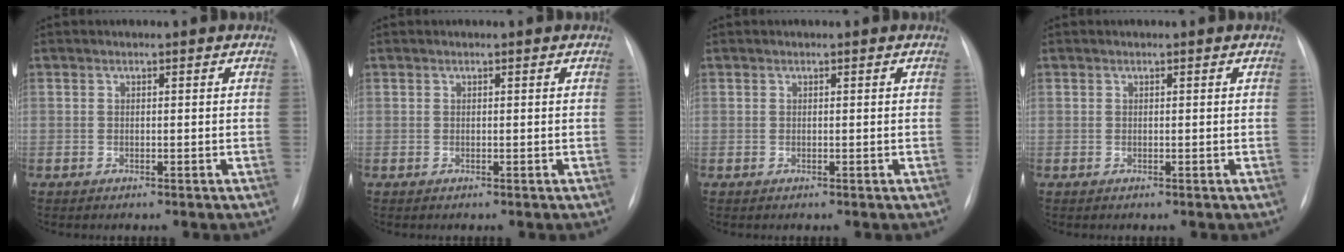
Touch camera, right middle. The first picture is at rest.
{"total": 0.0}
{"total": 0.0}
{"total": 0.0}